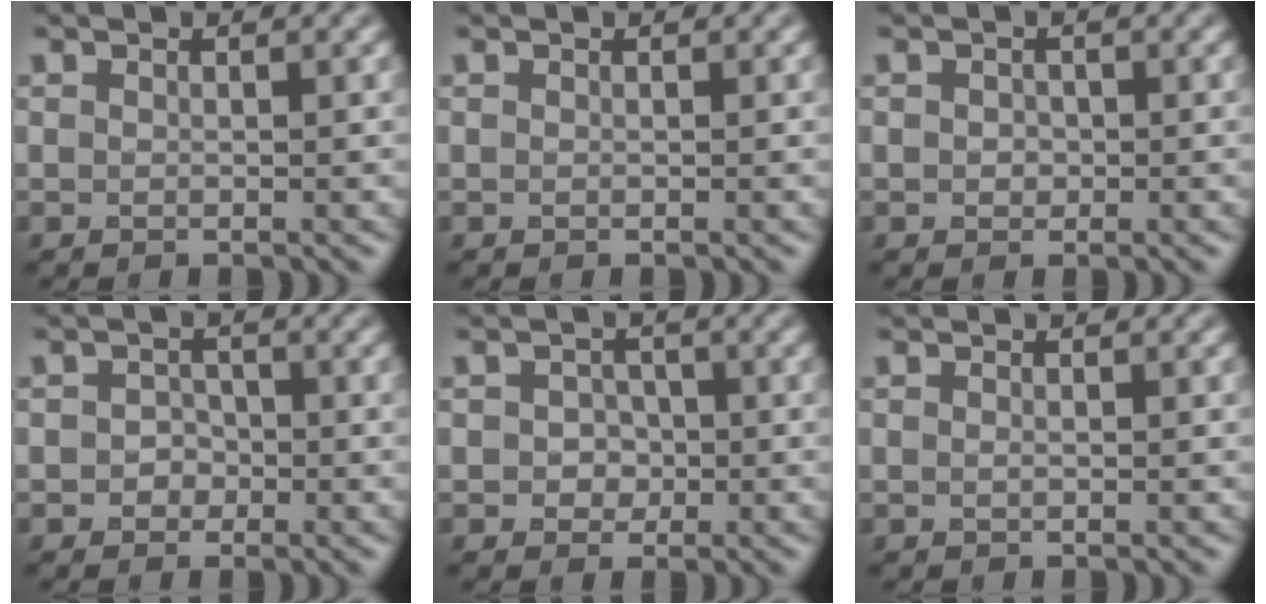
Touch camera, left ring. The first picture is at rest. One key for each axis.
{"total": 0.0}
{"total": 0.9, "fx": 0.0, "fy": 0.8, "fz": 0.4, "tx": -0.006, "ty": -0.002, "tz": -0.002}
{"total": 1.4, "fx": -0.3, "fy": 1.3, "fz": 0.4, "tx": 0.000, "ty": 0.001, "tz": -0.008}
{"total": 1.7, "fx": -0.1, "fy": 1.6, "fz": 0.6, "tx": -0.003, "ty": -0.001, "tz": -0.004}
{"total": 0.0}